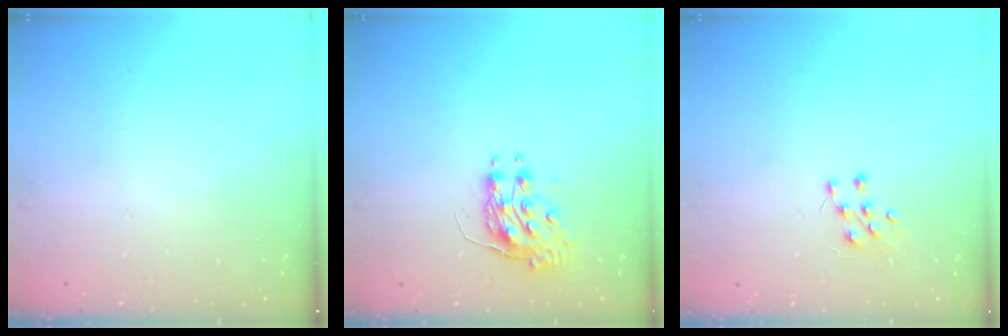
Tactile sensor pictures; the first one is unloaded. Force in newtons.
{"total": 8.6, "press": 8.6, "slide": 0.2}
{"total": 6.3, "press": 6.3, "slide": 0.5}